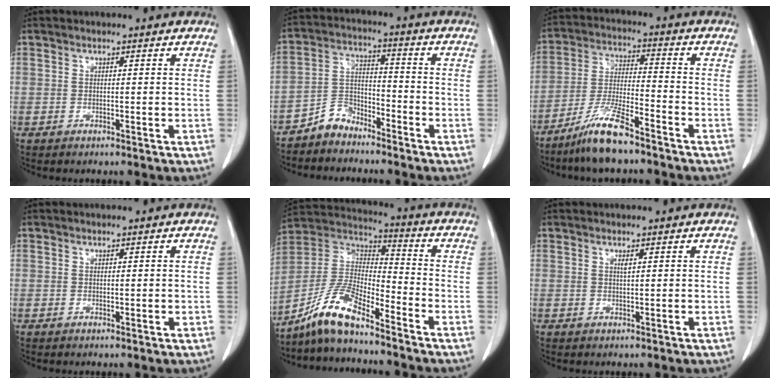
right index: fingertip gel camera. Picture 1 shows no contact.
{"total": 5.5, "force": [-4.8, 2.7, 0.6], "torque": [-0.009, 0.011, -0.097]}
{"total": 9.5, "force": [-7.2, 1.0, 6.1], "torque": [-0.129, -0.020, -0.140]}
{"total": 0.7, "force": [0.1, 0.4, 0.5], "torque": [-0.007, -0.001, 0.004]}
{"total": 10.4, "force": [-8.2, 2.0, 6.2], "torque": [-0.141, 0.017, -0.160]}
{"total": 0.6, "force": [0.4, 0.0, 0.5], "torque": [-0.013, -0.002, 0.006]}